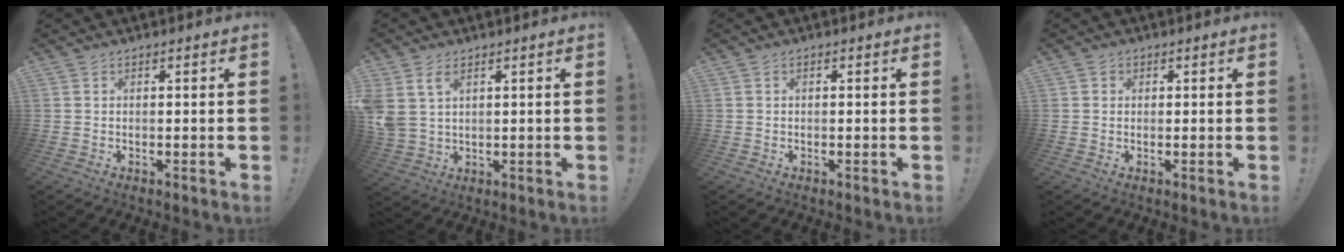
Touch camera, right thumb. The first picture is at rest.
{"total": 6.5, "force": [3.3, 4.1, 3.8], "torque": [-0.078, -0.014, 0.062]}
{"total": 0.5, "force": [-0.4, 0.3, 0.2], "torque": [-0.008, 0.004, -0.007]}
{"total": 1.2, "force": [0.3, 1.2, 0.1], "torque": [0.003, 0.000, 0.005]}